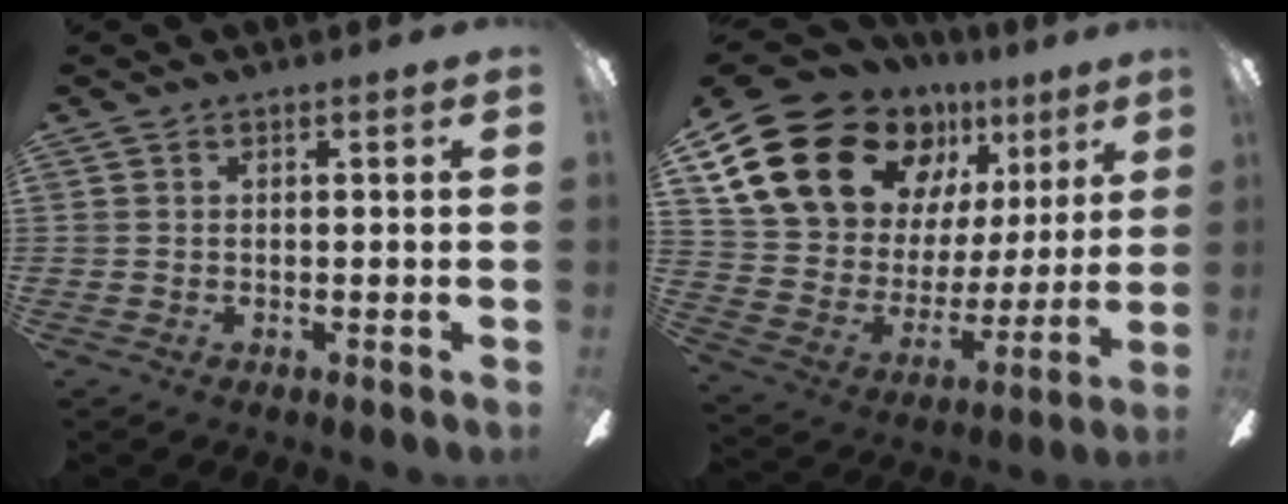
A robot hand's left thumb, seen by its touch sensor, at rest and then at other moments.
{"total": 23.1, "force": [14.1, 13.9, 11.9], "torque": [-0.232, -0.079, 0.271]}